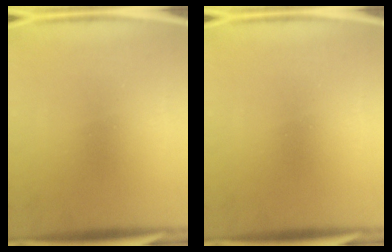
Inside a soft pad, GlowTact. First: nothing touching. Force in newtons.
{"total": 0.0}